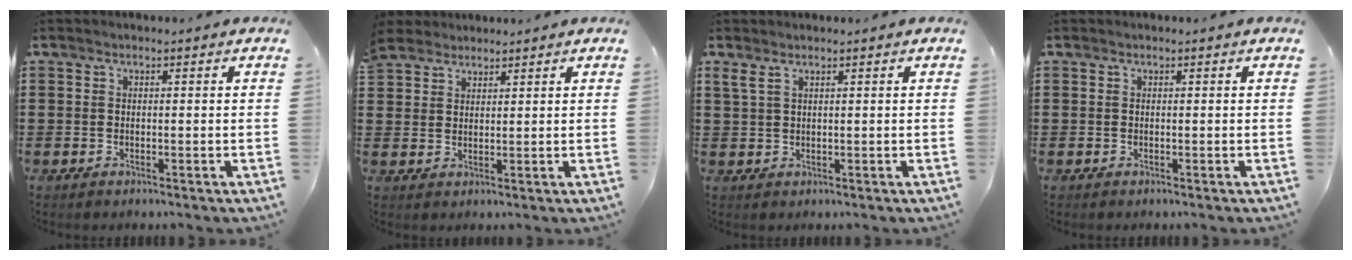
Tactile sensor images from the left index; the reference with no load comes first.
{"total": 3.1, "force": [2.9, 1.1, -0.3], "torque": [-0.006, 0.001, 0.057]}
{"total": 1.9, "force": [1.3, 0.6, 1.3], "torque": [-0.031, 0.003, 0.023]}
{"total": 0.0}